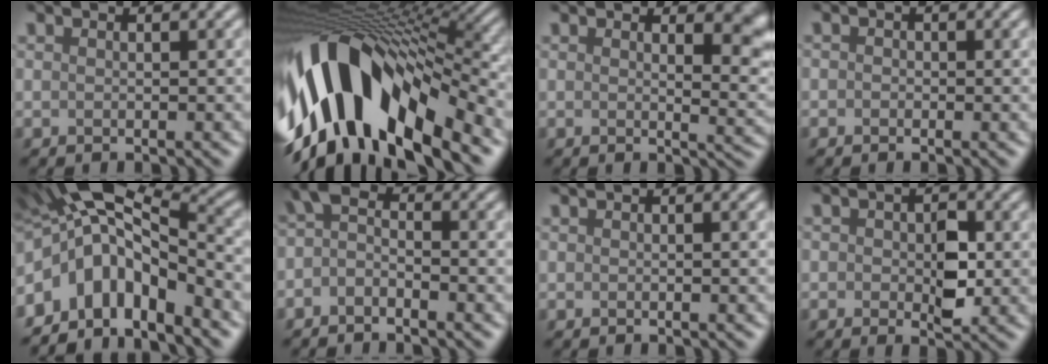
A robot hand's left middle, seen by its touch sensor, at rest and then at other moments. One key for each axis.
{"total": 14.5, "fx": -2.6, "fy": 6.7, "fz": 12.6, "tx": -0.239, "ty": 0.002, "tz": -0.022}
{"total": 4.8, "fx": 1.7, "fy": 1.6, "fz": 4.2, "tx": -0.030, "ty": 0.004, "tz": 0.031}
{"total": 1.0, "fx": -0.7, "fy": -0.3, "fz": -0.7, "tx": -0.005, "ty": -0.006, "tz": 0.004}
{"total": 10.3, "fx": -3.0, "fy": 5.3, "fz": 8.4, "tx": -0.160, "ty": 0.013, "tz": -0.046}
{"total": 1.9, "fx": -1.6, "fy": 0.5, "fz": 0.9, "tx": -0.039, "ty": 0.001, "tz": -0.023}
{"total": 0.9, "fx": -0.5, "fy": -0.6, "fz": -0.3, "tx": -0.010, "ty": -0.007, "tz": 0.008}
{"total": 2.3, "fx": -0.8, "fy": 1.1, "fz": 1.8, "tx": -0.043, "ty": -0.006, "tz": 0.006}